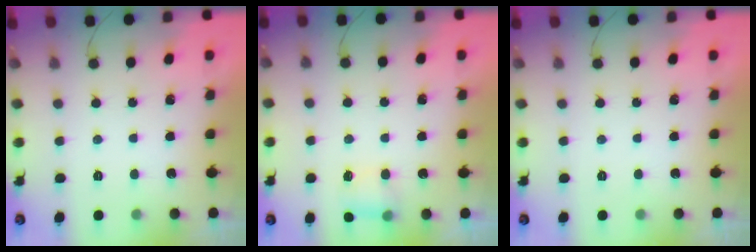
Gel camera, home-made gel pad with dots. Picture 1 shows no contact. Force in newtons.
{"total": 3.9, "press": 3.7, "slide": 1.2}
{"total": 0.0}